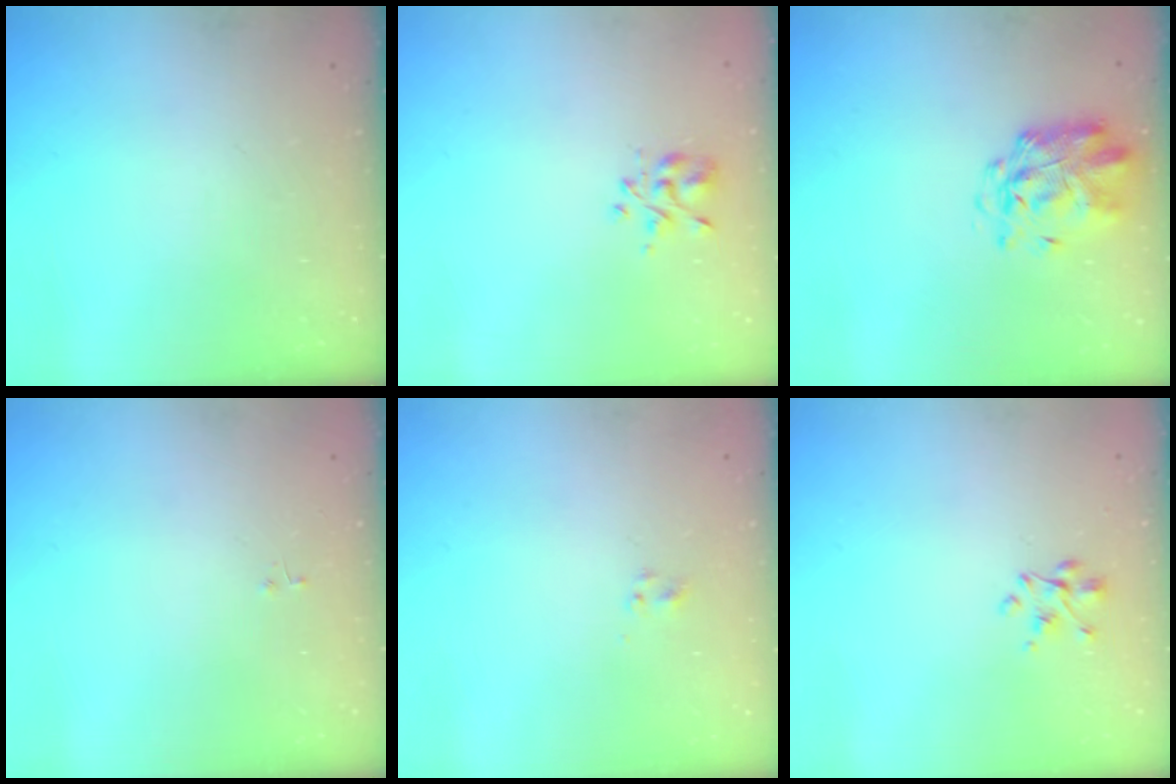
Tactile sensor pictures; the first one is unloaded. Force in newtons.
{"total": 2.8, "press": 2.6, "slide": 1.0}
{"total": 2.8, "press": 2.7, "slide": 0.8}
{"total": 0.0}
{"total": 1.3, "press": 1.1, "slide": 0.8}
{"total": 2.4, "press": 2.3, "slide": 0.8}